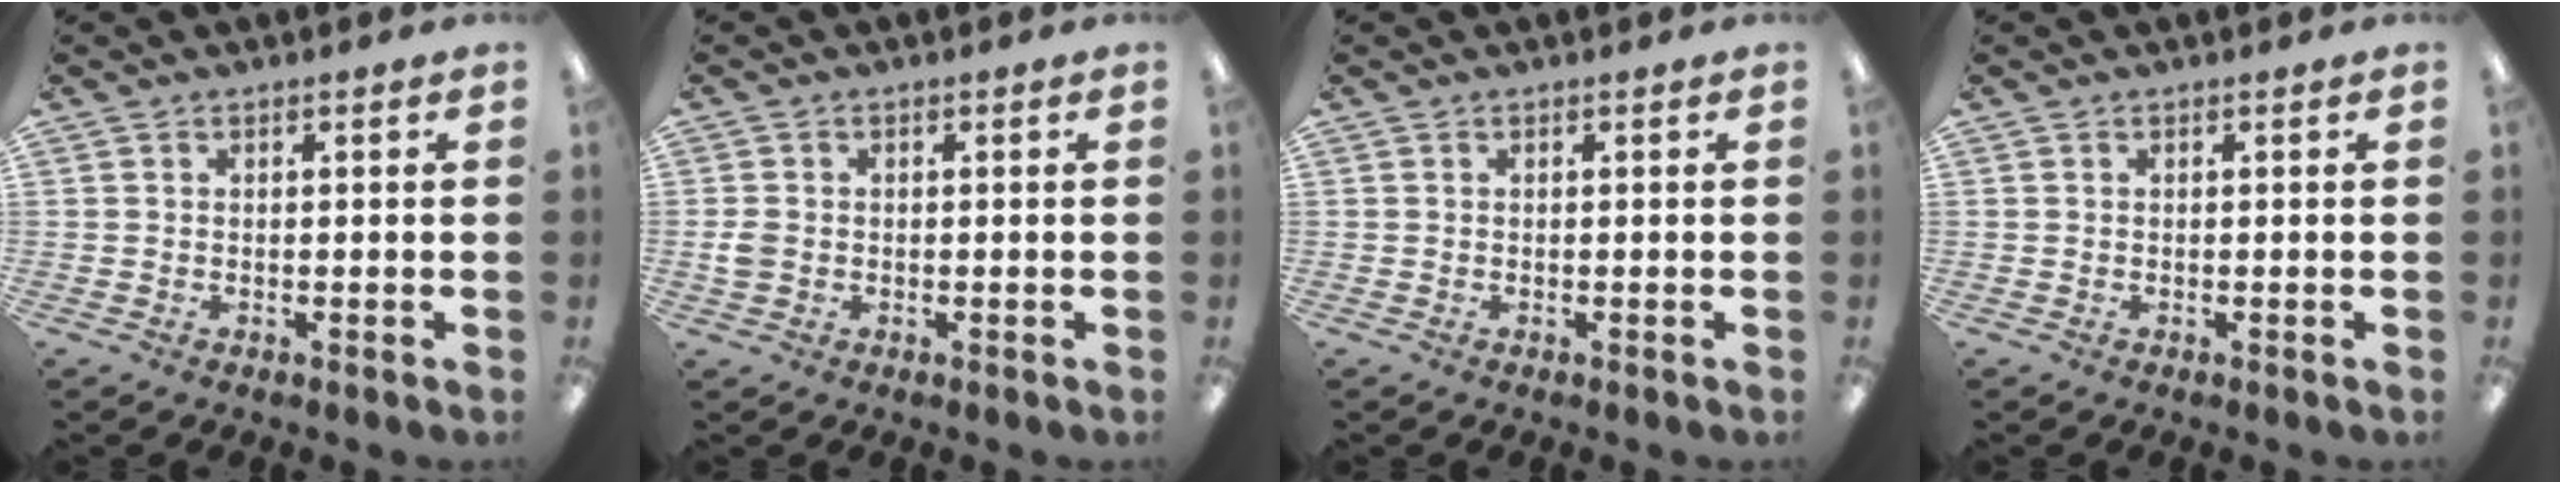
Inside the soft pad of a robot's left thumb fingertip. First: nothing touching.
{"total": 2.5, "force": [-0.3, 2.0, 1.4], "torque": [-0.025, 0.005, -0.005]}
{"total": 0.0}
{"total": 0.0}